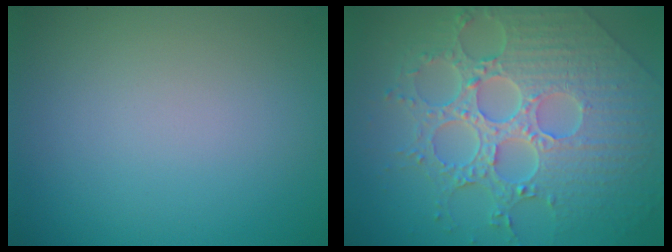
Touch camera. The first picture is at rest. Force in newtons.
{"total": 8.7, "press": 6.4, "slide": 5.8}